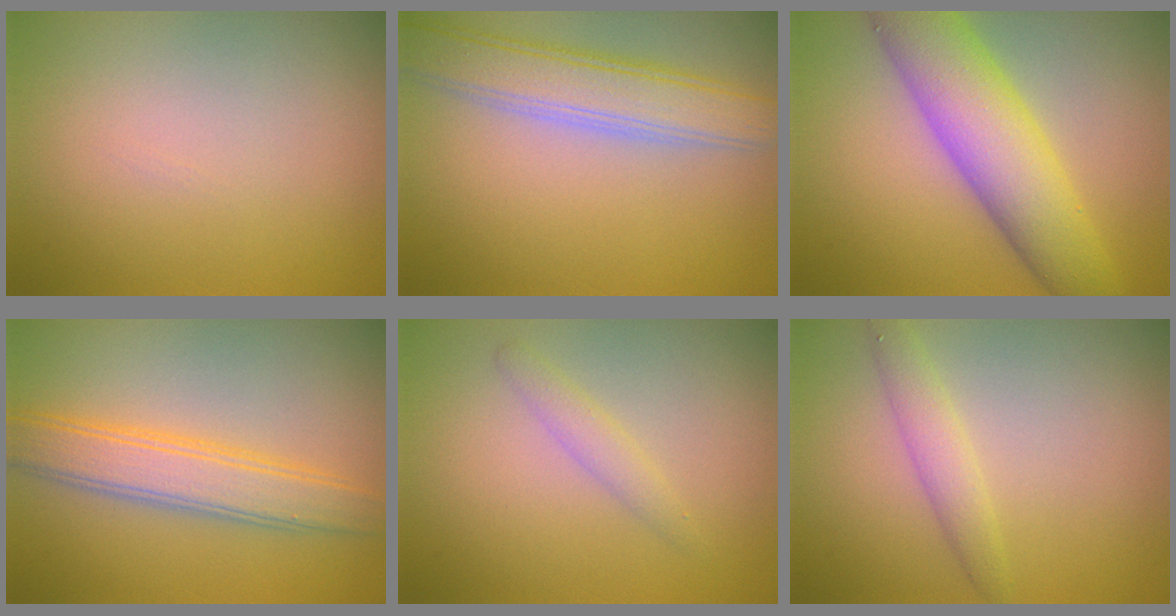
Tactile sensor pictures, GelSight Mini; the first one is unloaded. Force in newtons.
{"total": 5.2, "press": 5.2, "slide": 0.4}
{"total": 8.5, "press": 8.5, "slide": 0.2}
{"total": 4.6, "press": 4.6, "slide": 0.2}
{"total": 1.4, "press": 1.4, "slide": 0.0}
{"total": 2.1, "press": 2.1, "slide": 0.1}